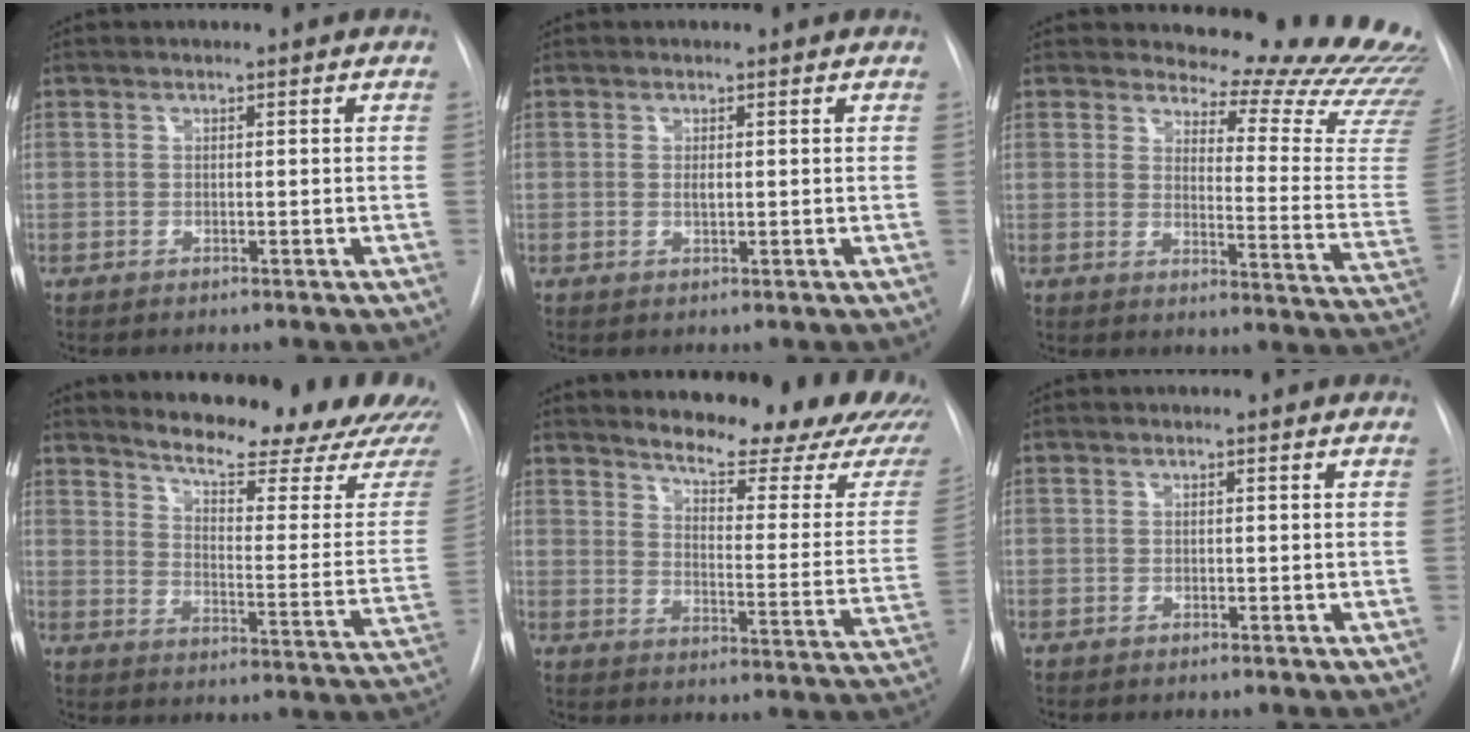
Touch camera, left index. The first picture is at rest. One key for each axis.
{"total": 1.0, "fx": 0.2, "fy": 0.4, "fz": 0.9, "tx": -0.017, "ty": -0.002, "tz": 0.003}
{"total": 22.1, "fx": 21.6, "fy": 2.6, "fz": 3.9, "tx": -0.031, "ty": -0.172, "tz": 0.226}
{"total": 22.2, "fx": 20.1, "fy": 2.3, "fz": 9.0, "tx": -0.128, "ty": -0.093, "tz": 0.247}
{"total": 20.8, "fx": 18.8, "fy": 2.4, "fz": 8.6, "tx": -0.117, "ty": -0.095, "tz": 0.224}
{"total": 0.0}